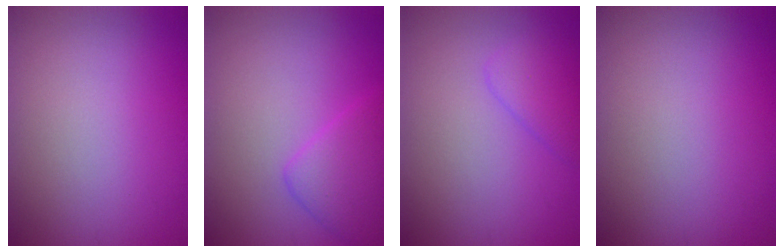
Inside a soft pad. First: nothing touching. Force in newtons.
{"total": 3.3, "press": 3.3, "slide": 0.1}
{"total": 2.2, "press": 2.1, "slide": 0.2}
{"total": 0.0}